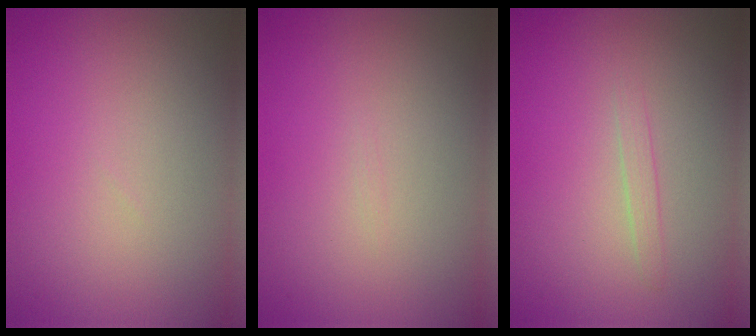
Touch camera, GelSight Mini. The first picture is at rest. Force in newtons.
{"total": 0.0}
{"total": 0.9, "press": 0.9, "slide": 0.1}